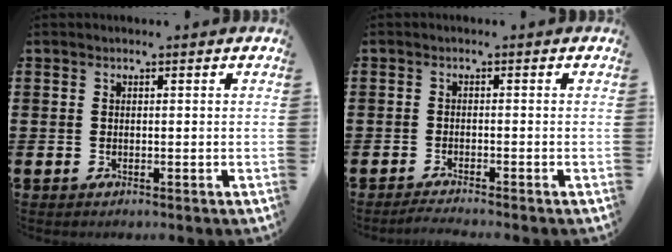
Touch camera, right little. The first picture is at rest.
{"total": 1.1, "force": [-1.0, -0.1, 0.5], "torque": [-0.009, -0.001, -0.019]}